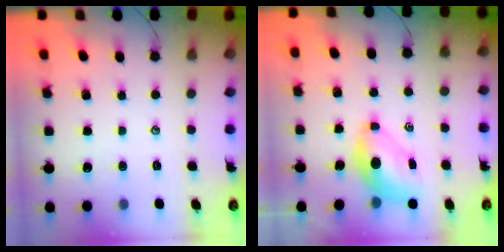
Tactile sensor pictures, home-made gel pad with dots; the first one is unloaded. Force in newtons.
{"total": 6.9, "press": 6.8, "slide": 1.3}